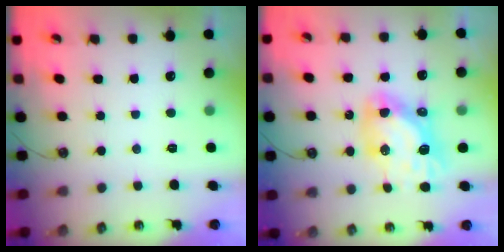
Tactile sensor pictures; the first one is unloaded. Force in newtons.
{"total": 13.4, "press": 13.3, "slide": 1.5}